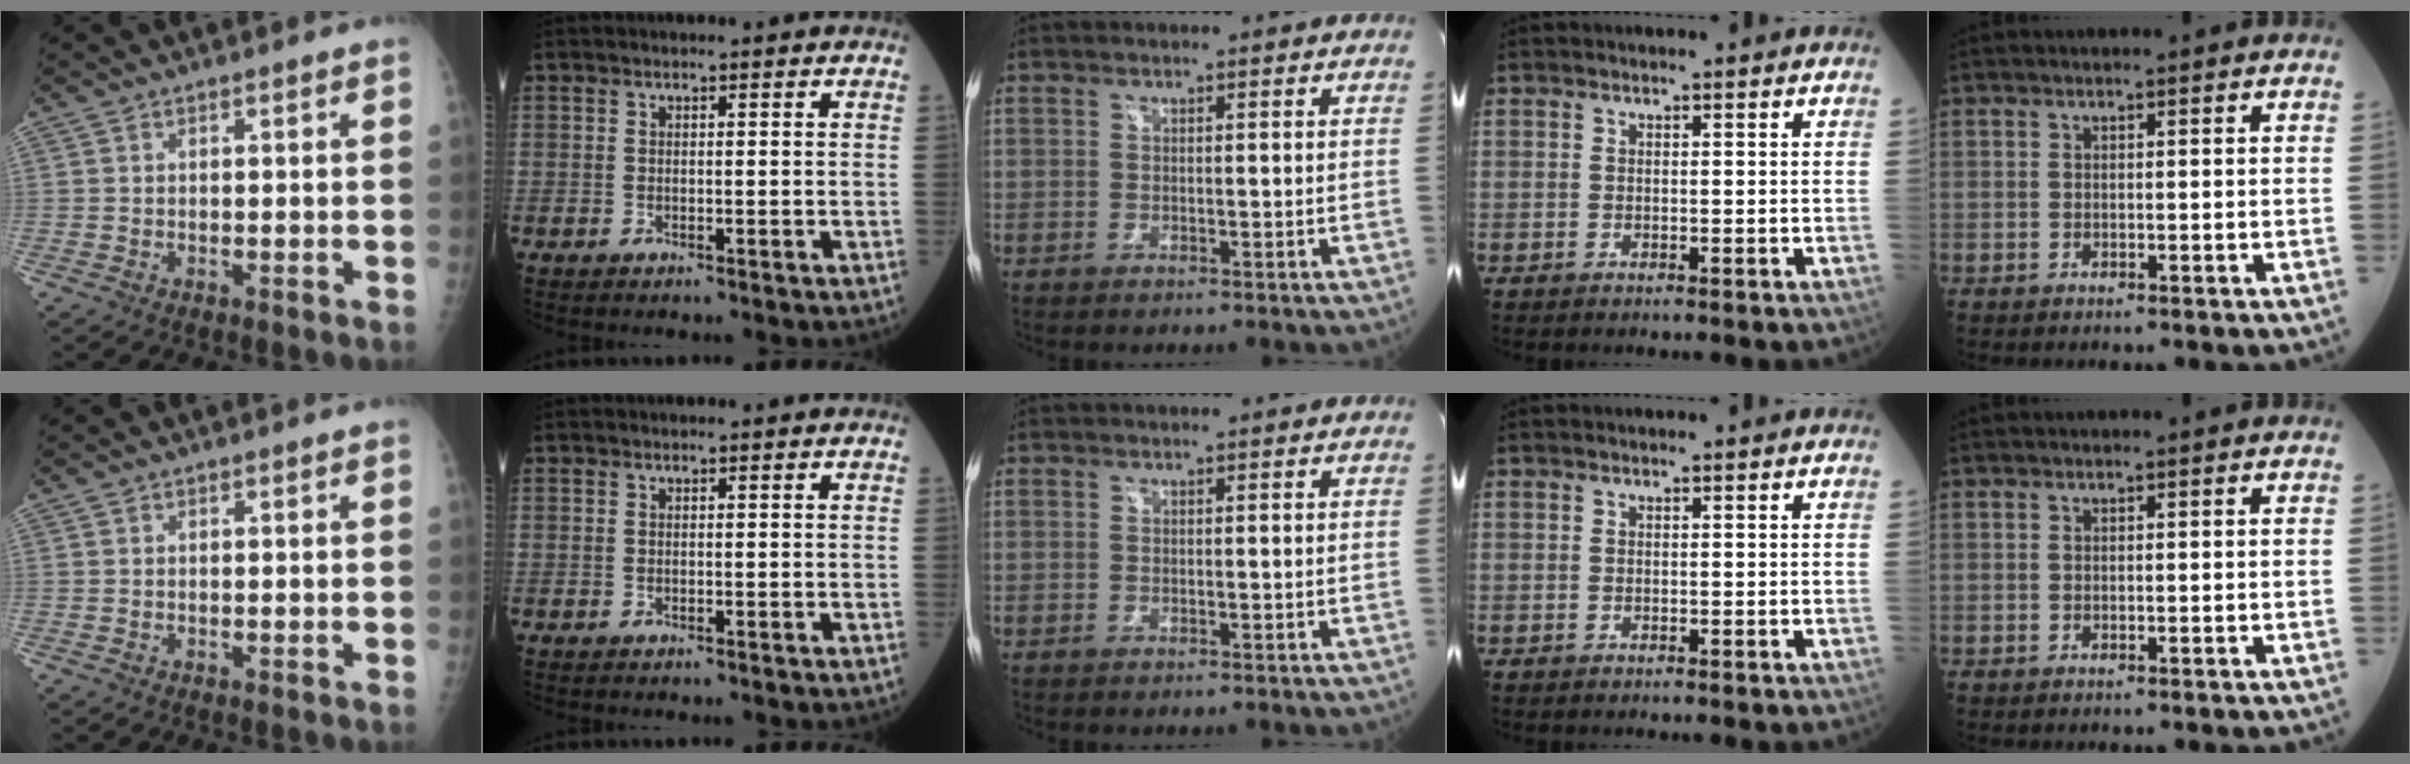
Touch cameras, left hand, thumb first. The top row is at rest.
{}